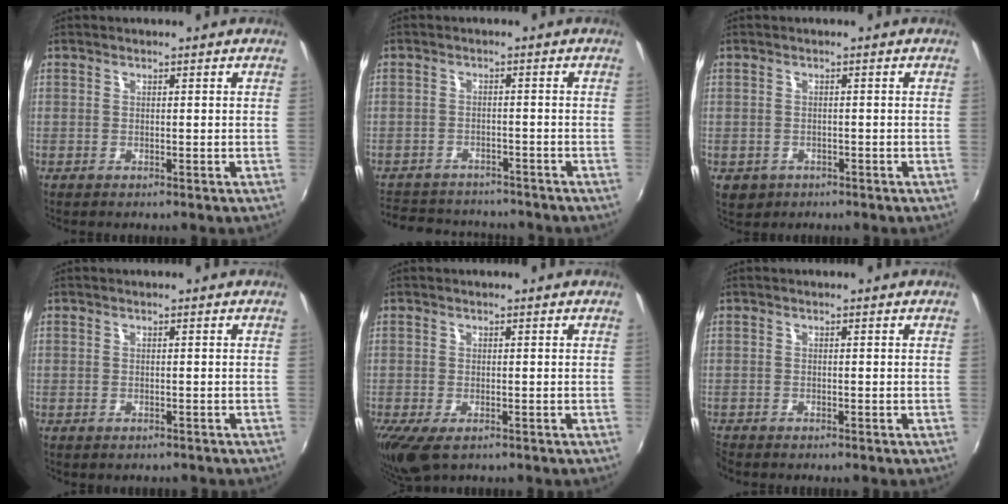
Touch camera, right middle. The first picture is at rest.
{"total": 12.6, "force": [-10.9, 5.2, 3.6], "torque": [-0.099, 0.024, -0.155]}
{"total": 3.5, "force": [-1.2, 2.9, 1.4], "torque": [-0.033, -0.007, -0.013]}
{"total": 0.7, "force": [-0.5, 0.4, 0.2], "torque": [-0.007, -0.002, -0.005]}
{"total": 5.7, "force": [-3.3, 2.4, 4.0], "torque": [-0.083, -0.027, -0.052]}
{"total": 1.4, "force": [-1.3, 0.2, 0.2], "torque": [-0.007, -0.009, -0.028]}